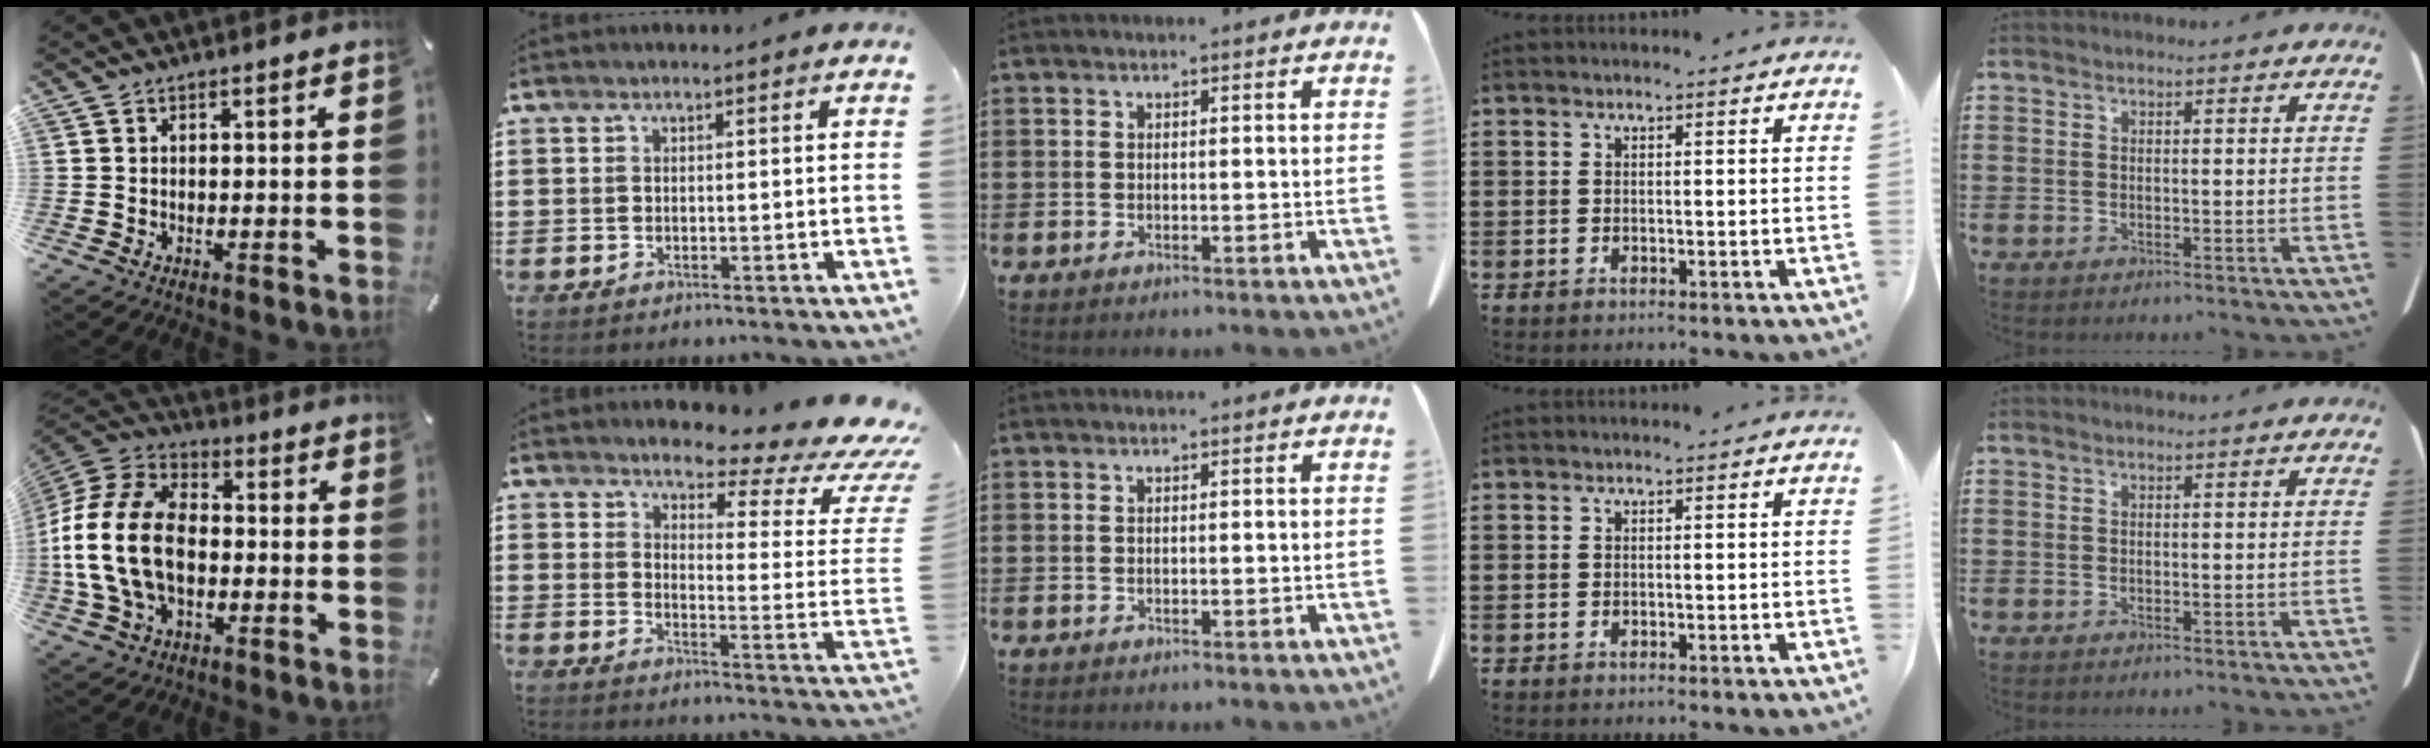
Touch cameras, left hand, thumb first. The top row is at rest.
{"thumb": {"total": 19.0, "force": [-2.6, 13.2, 13.5], "torque": [-0.301, 0.023, -0.049]}, "index": {"total": 4.6, "force": [4.0, 1.1, 2.1], "torque": [-0.041, -0.046, 0.060]}}